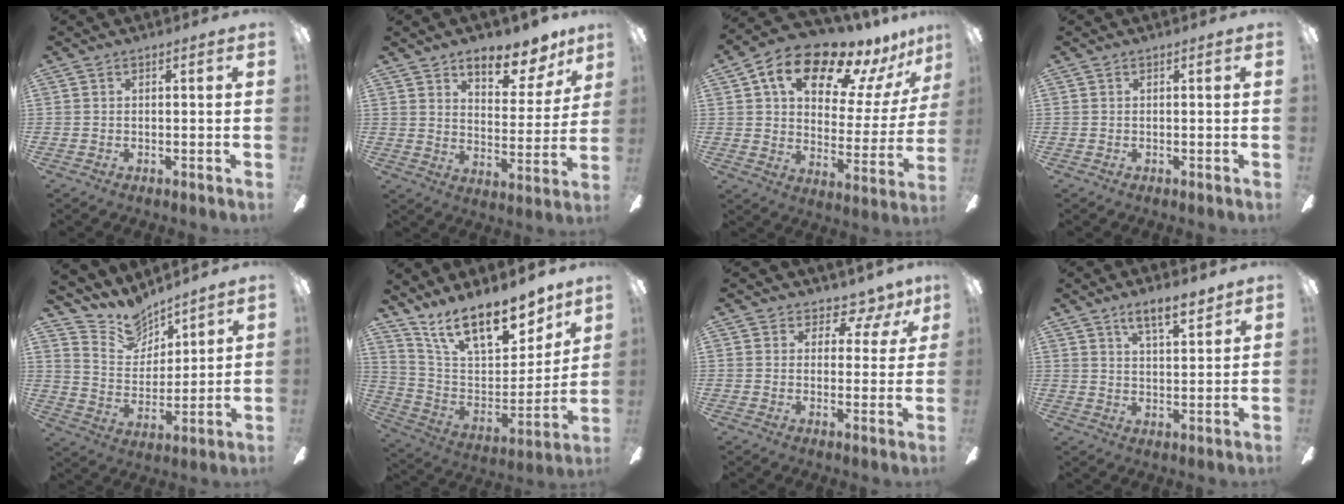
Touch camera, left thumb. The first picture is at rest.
{"total": 10.9, "force": [9.2, 4.4, 4.0], "torque": [-0.048, -0.069, 0.162]}
{"total": 18.3, "force": [12.8, 8.1, 10.2], "torque": [-0.172, -0.081, 0.216]}
{"total": 0.0}
{"total": 10.0, "force": [8.9, 4.3, 1.3], "torque": [-0.043, -0.069, 0.167]}
{"total": 18.5, "force": [14.3, 7.3, 9.1], "torque": [-0.155, -0.104, 0.253]}
{"total": 6.9, "force": [5.1, 3.9, 2.3], "torque": [-0.027, -0.037, 0.093]}
{"total": 6.8, "force": [5.6, 2.0, 3.4], "torque": [-0.046, -0.032, 0.095]}